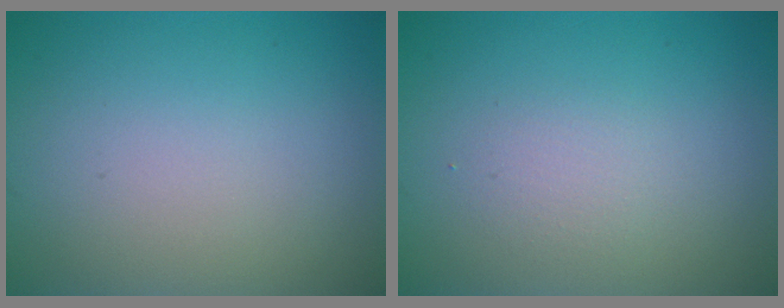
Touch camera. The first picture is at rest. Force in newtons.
{"total": 1.4, "press": 1.4, "slide": 0.1}